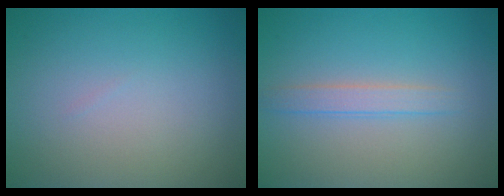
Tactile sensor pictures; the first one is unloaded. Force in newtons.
{"total": 1.8, "press": 1.7, "slide": 0.2}